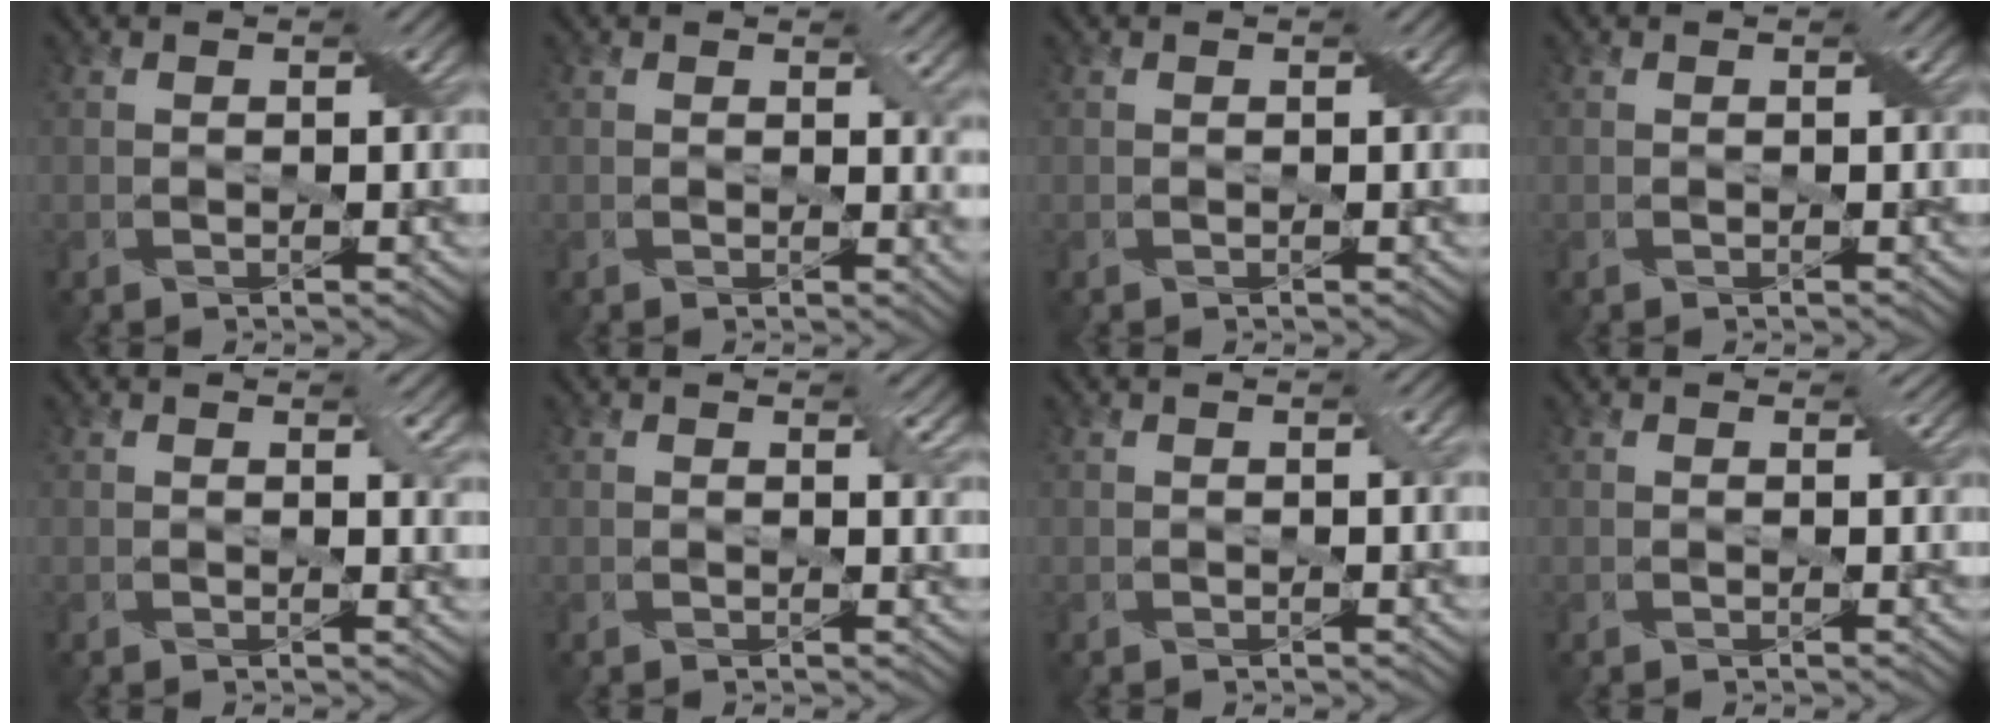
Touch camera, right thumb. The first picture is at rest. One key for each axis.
{"total": 2.1, "fx": 1.1, "fy": 0.9, "fz": 1.6, "tx": -0.027, "ty": -0.007, "tz": 0.020}
{"total": 0.0}
{"total": 0.0}
{"total": 2.0, "fx": 1.1, "fy": 0.6, "fz": 1.5, "tx": -0.023, "ty": -0.004, "tz": 0.021}
{"total": 1.7, "fx": 1.1, "fy": 0.5, "fz": 1.2, "tx": -0.020, "ty": -0.005, "tz": 0.020}
{"total": 0.7, "fx": 0.2, "fy": 0.0, "fz": 0.7, "tx": -0.011, "ty": 0.004, "tz": 0.001}
{"total": 0.7, "fx": 0.5, "fy": 0.4, "fz": 0.3, "tx": -0.004, "ty": -0.002, "tz": 0.008}